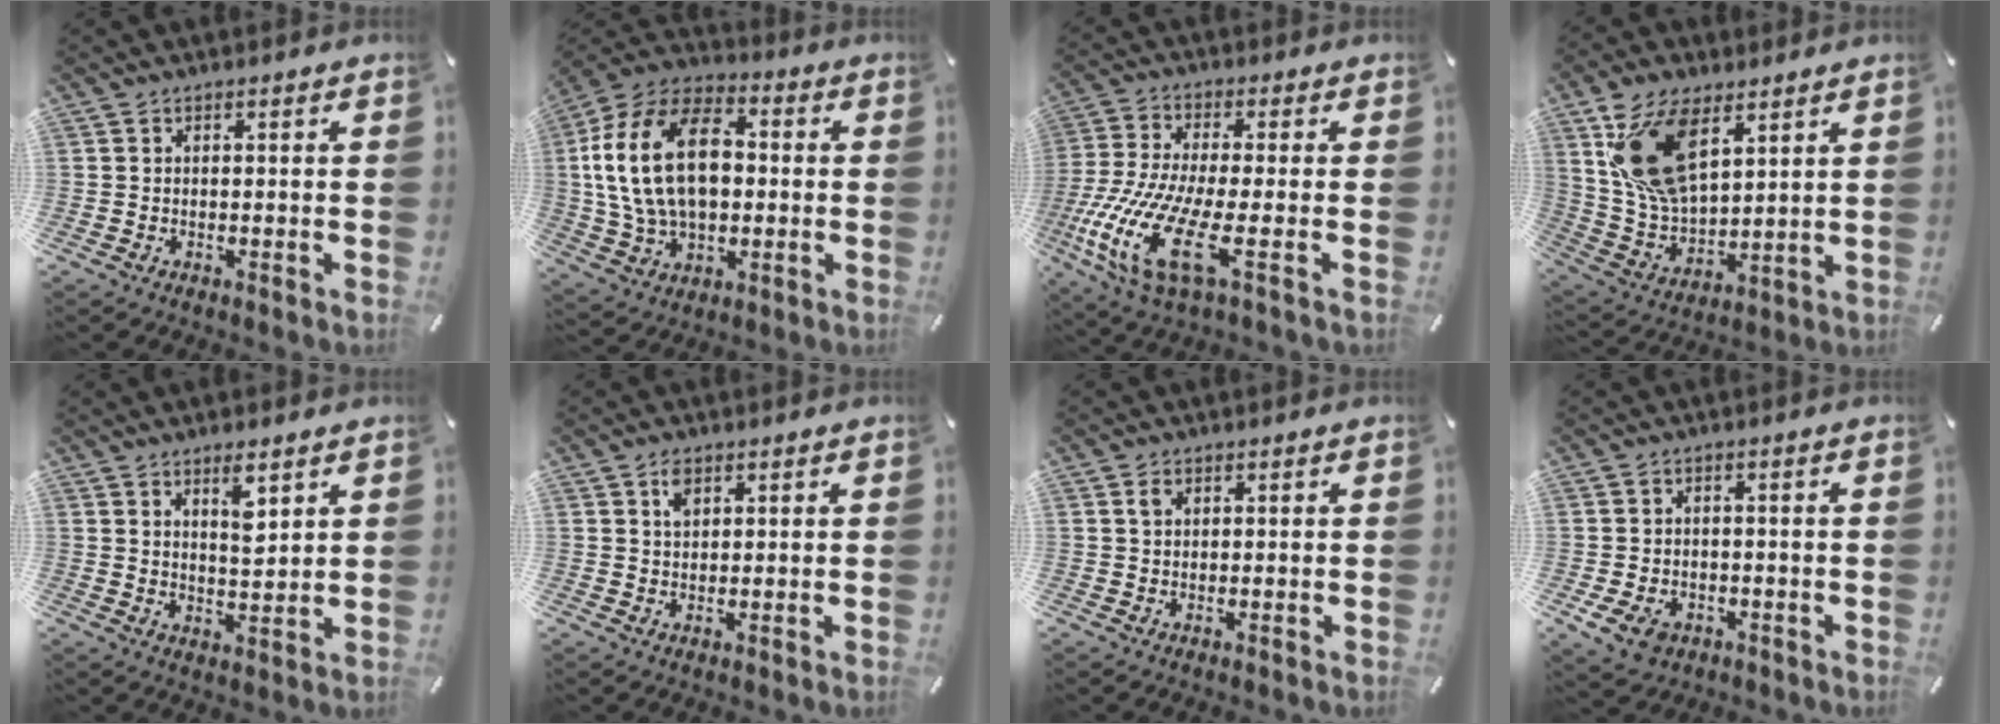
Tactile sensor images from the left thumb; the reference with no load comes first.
{"total": 21.3, "force": [1.5, 14.5, 15.6], "torque": [-0.328, 0.011, 0.020]}
{"total": 16.3, "force": [-5.4, 4.6, 14.7], "torque": [-0.331, -0.022, -0.093]}
{"total": 17.0, "force": [7.8, 10.0, 11.3], "torque": [-0.263, -0.009, 0.144]}
{"total": 5.4, "force": [3.7, 1.8, 3.5], "torque": [-0.046, -0.025, 0.059]}
{"total": 2.9, "force": [1.5, 1.8, 1.6], "torque": [-0.029, -0.001, 0.026]}
{"total": 1.4, "force": [0.7, 1.0, 0.7], "torque": [-0.007, 0.001, 0.010]}
{"total": 4.9, "force": [-2.2, 3.6, 2.4], "torque": [-0.058, 0.007, -0.042]}